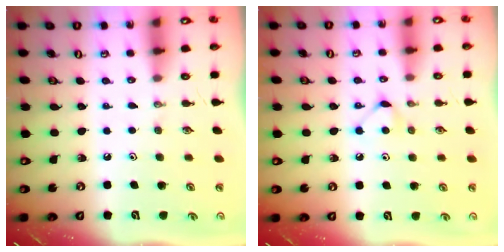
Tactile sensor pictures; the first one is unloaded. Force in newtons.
{"total": 4.7, "press": 4.7, "slide": 0.7}